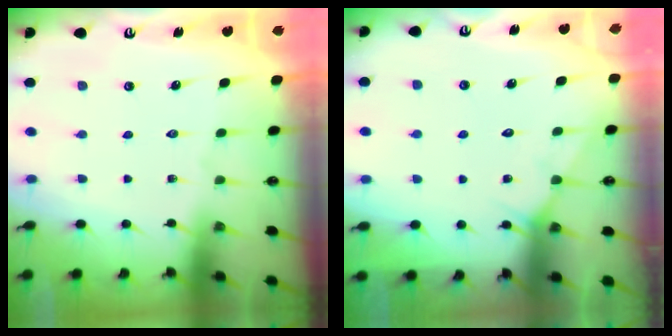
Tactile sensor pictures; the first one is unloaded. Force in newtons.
{"total": 4.4, "press": 4.4, "slide": 0.3}